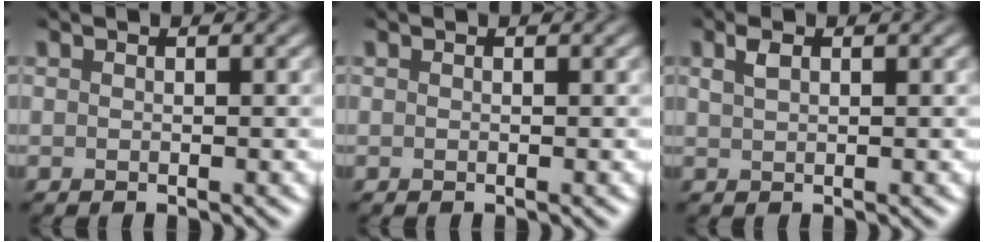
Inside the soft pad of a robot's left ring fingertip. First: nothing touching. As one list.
[{"total": 0.0}, {"total": 1.4, "force": [0.8, 0.6, 1.0], "torque": [-0.021, 0.005, 0.016]}]